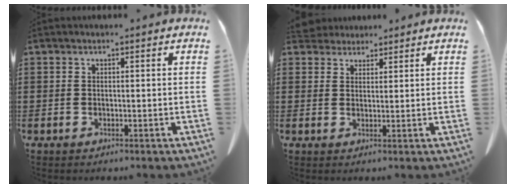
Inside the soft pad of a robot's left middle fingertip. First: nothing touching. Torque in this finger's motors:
{"motor_torque": [0.17, -0.11, -0.01, -0.02]}